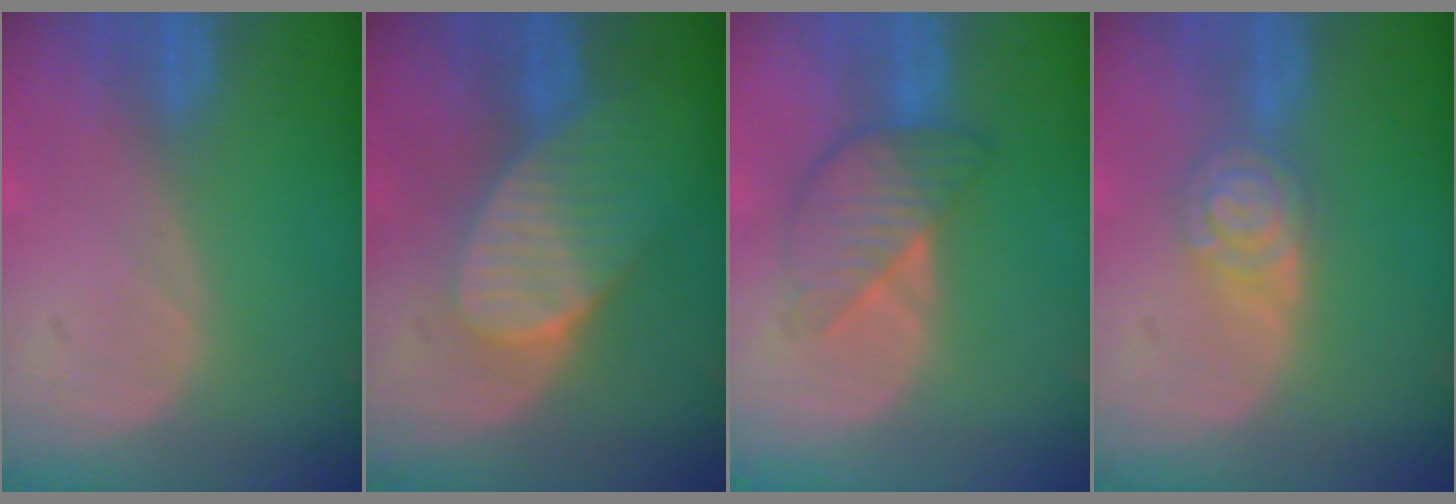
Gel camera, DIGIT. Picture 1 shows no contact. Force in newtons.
{"total": 7.5, "press": 7.1, "slide": 2.3}
{"total": 6.2, "press": 6.2, "slide": 0.4}
{"total": 5.4, "press": 5.3, "slide": 0.4}